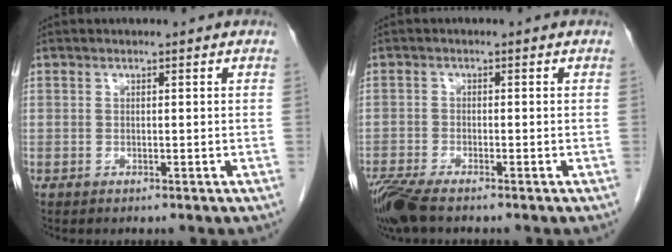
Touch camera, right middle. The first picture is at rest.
{"total": 5.7, "force": [-4.5, 0.9, 3.4], "torque": [-0.070, -0.017, -0.087]}